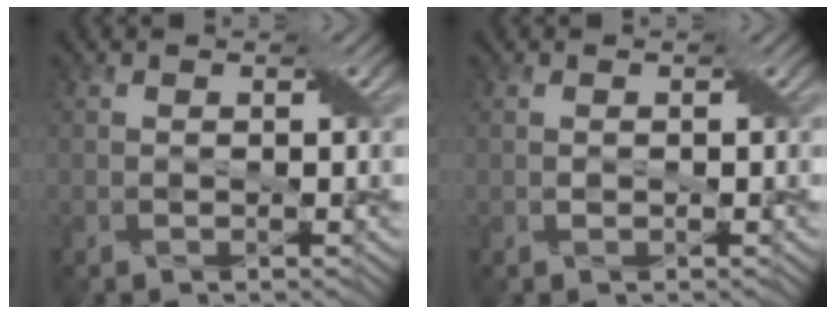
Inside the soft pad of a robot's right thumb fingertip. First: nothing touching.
{"total": 0.5, "force": [0.0, 0.4, 0.3], "torque": [-0.007, 0.001, 0.000]}